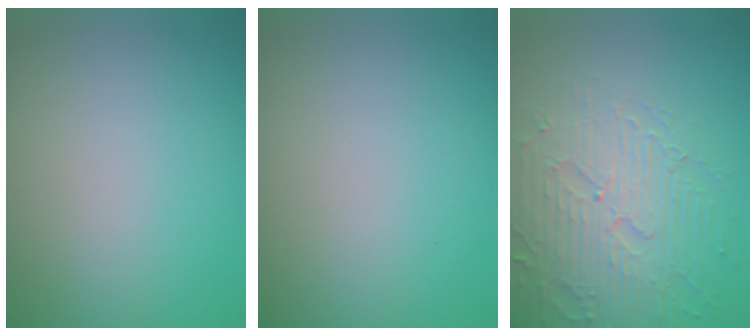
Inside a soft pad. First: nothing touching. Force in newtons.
{"total": 0.0}
{"total": 6.2, "press": 5.2, "slide": 3.4}